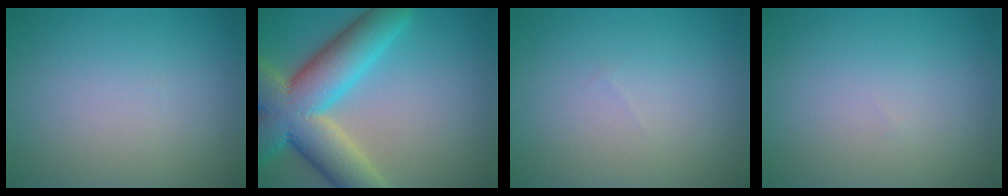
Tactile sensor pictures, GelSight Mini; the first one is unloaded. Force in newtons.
{"total": 11.6, "press": 11.6, "slide": 1.0}
{"total": 0.0}
{"total": 0.0}